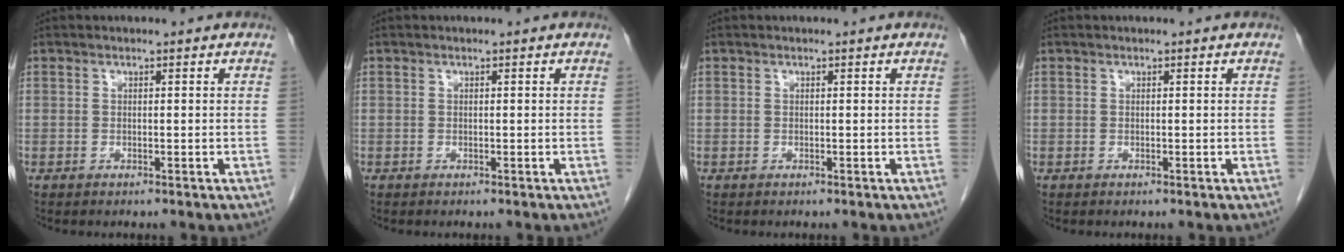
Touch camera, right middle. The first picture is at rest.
{"total": 0.0}
{"total": 0.0}
{"total": 0.0}